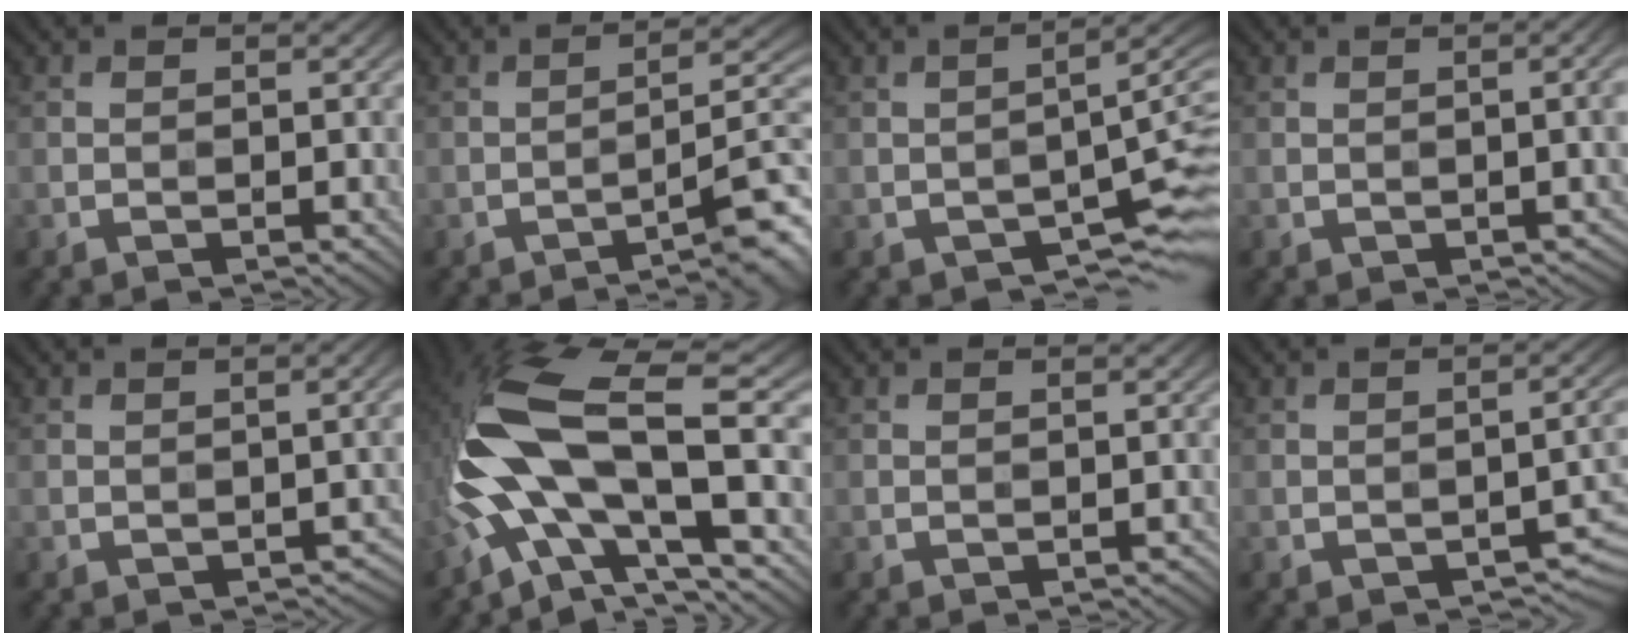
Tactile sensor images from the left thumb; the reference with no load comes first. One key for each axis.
{"total": 5.7, "fx": -3.4, "fy": 0.6, "fz": 4.5, "tx": -0.062, "ty": 0.020, "tz": -0.058}
{"total": 5.0, "fx": -2.5, "fy": 1.5, "fz": 4.0, "tx": -0.052, "ty": -0.002, "tz": -0.038}
{"total": 2.5, "fx": -0.4, "fy": 0.9, "fz": 2.4, "tx": -0.025, "ty": 0.000, "tz": 0.007}
{"total": 2.6, "fx": -0.8, "fy": 1.4, "fz": 2.0, "tx": -0.023, "ty": -0.006, "tz": -0.001}
{"total": 17.2, "fx": -2.0, "fy": 6.5, "fz": 15.8, "tx": -0.329, "ty": 0.004, "tz": -0.047}
{"total": 0.0}
{"total": 3.2, "fx": -1.4, "fy": 1.3, "fz": 2.5, "tx": -0.032, "ty": 0.005, "tz": -0.014}